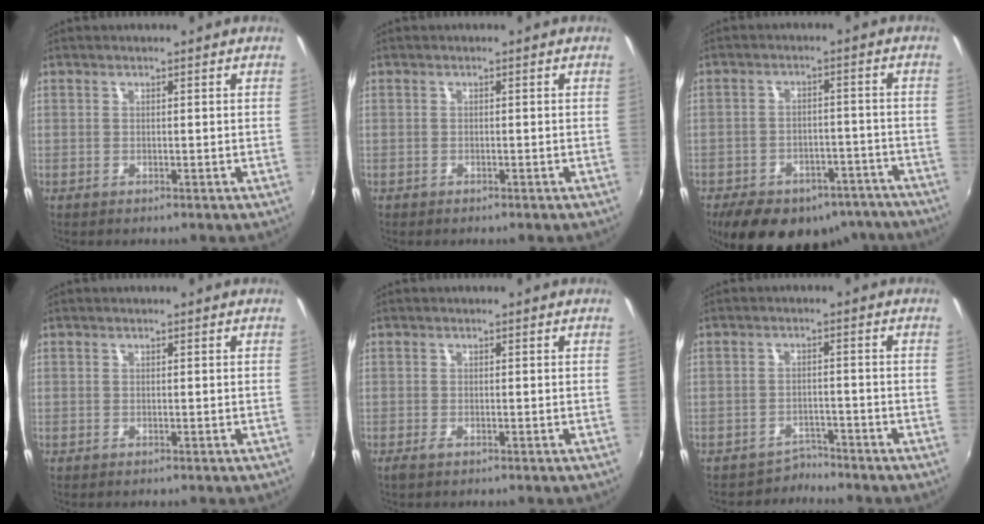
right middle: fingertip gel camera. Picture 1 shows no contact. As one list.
[{"total": 0.7, "force": [-0.6, 0.3, 0.2], "torque": [-0.007, 0.000, -0.008]}, {"total": 19.5, "force": [-14.8, 9.9, 8.1], "torque": [-0.165, 0.015, -0.175]}, {"total": 0.0}, {"total": 1.1, "force": [-0.7, 0.3, 0.8], "torque": [-0.016, -0.004, -0.013]}, {"total": 3.0, "force": [-2.9, 0.7, -0.7], "torque": [0.014, 0.008, -0.048]}]